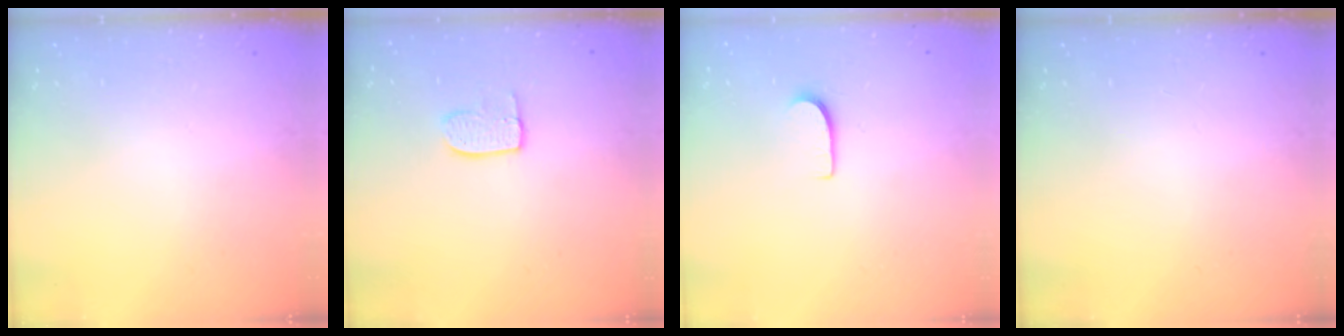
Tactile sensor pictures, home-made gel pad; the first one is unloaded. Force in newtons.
{"total": 6.7, "press": 6.7, "slide": 0.2}
{"total": 5.1, "press": 5.1, "slide": 0.5}
{"total": 0.0}